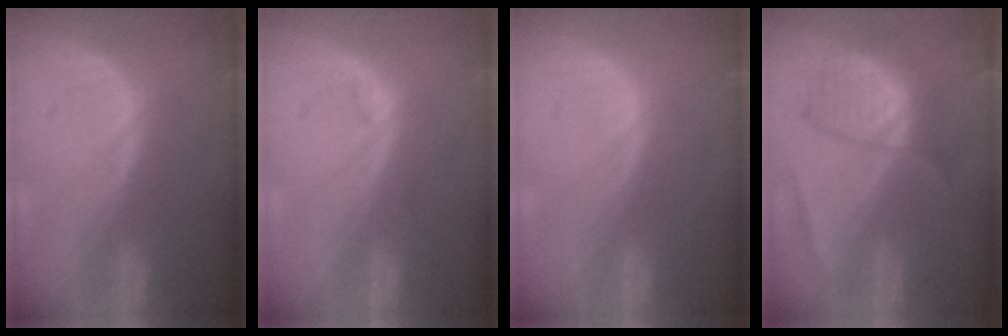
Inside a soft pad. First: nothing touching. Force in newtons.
{"total": 0.8, "press": 0.7, "slide": 0.1}
{"total": 0.0}
{"total": 6.7, "press": 6.7, "slide": 0.1}